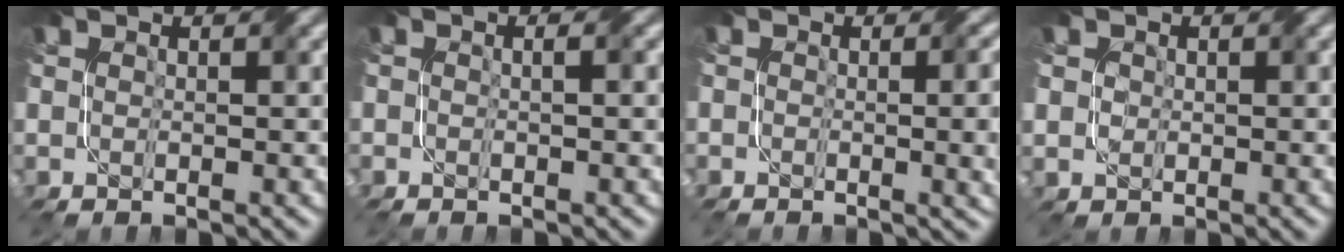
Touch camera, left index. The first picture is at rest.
{"total": 1.0, "force": [-0.2, 0.2, 1.0], "torque": [-0.015, -0.005, -0.006]}
{"total": 5.7, "force": [-0.5, 2.8, 4.9], "torque": [-0.024, 0.006, -0.011]}
{"total": 2.2, "force": [1.0, 1.9, 0.6], "torque": [-0.014, 0.005, 0.024]}